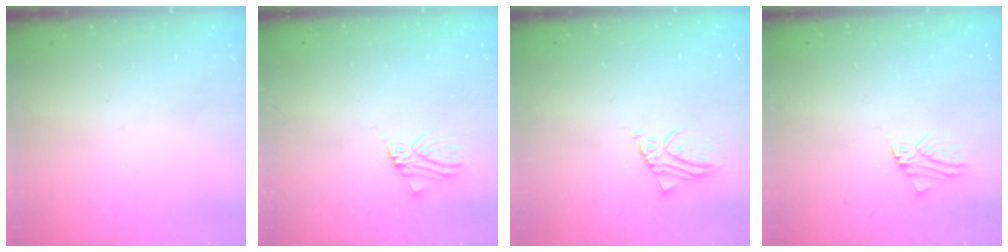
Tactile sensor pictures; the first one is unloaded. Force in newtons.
{"total": 1.2, "press": 1.1, "slide": 0.1}
{"total": 2.5, "press": 2.5, "slide": 0.1}
{"total": 0.9, "press": 0.9, "slide": 0.1}